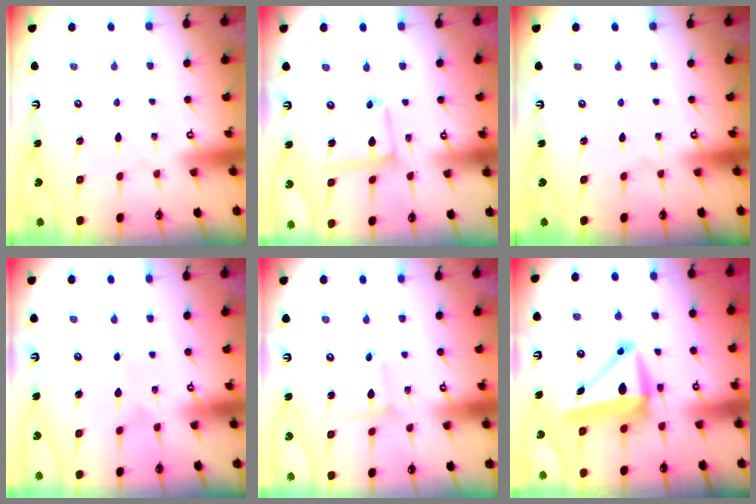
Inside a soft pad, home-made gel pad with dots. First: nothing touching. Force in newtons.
{"total": 9.0, "press": 9.0, "slide": 0.8}
{"total": 0.0}
{"total": 2.7, "press": 2.7, "slide": 0.2}
{"total": 2.1, "press": 2.1, "slide": 0.2}
{"total": 10.1, "press": 9.9, "slide": 1.9}